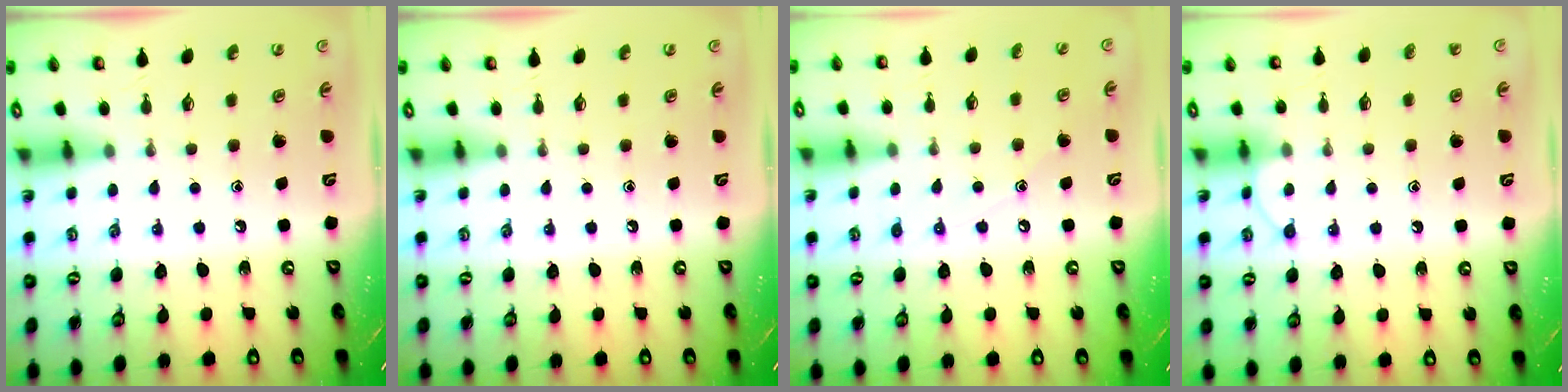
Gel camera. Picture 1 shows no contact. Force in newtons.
{"total": 0.0}
{"total": 6.9, "press": 6.9, "slide": 0.7}
{"total": 7.6, "press": 7.5, "slide": 0.6}